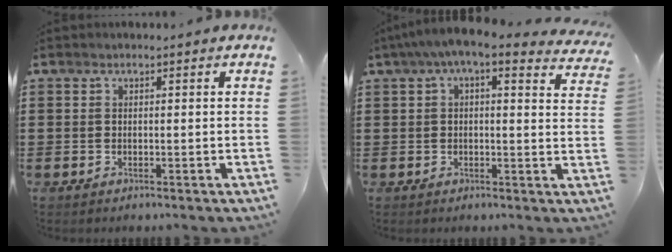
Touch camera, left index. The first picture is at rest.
{"total": 5.1, "force": [3.6, 0.3, 3.6], "torque": [-0.081, -0.015, 0.060]}